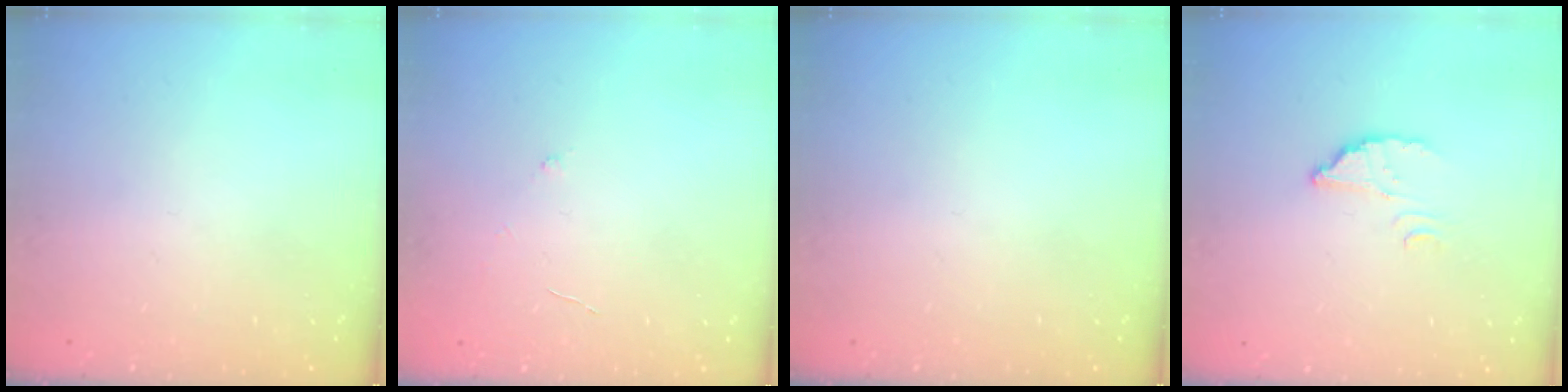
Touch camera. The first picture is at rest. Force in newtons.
{"total": 2.8, "press": 2.8, "slide": 0.3}
{"total": 0.0}
{"total": 2.4, "press": 2.4, "slide": 0.3}